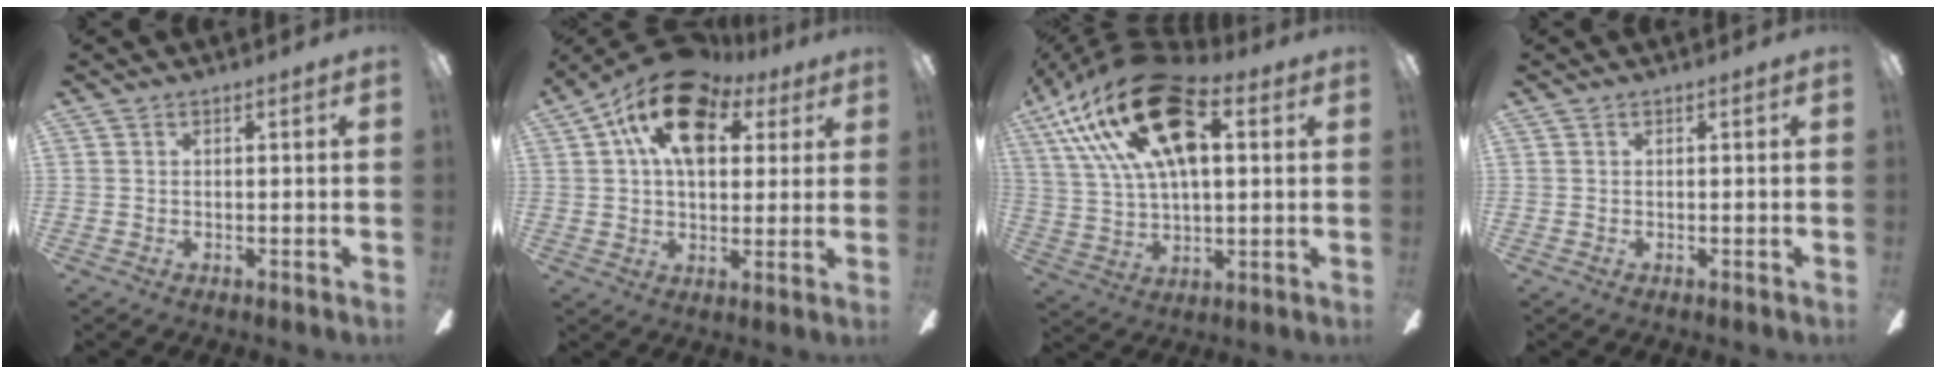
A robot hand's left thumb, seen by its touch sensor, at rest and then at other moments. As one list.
[{"total": 16.8, "force": [7.7, 10.1, 11.0], "torque": [-0.186, -0.011, 0.140]}, {"total": 26.5, "force": [12.0, 13.4, 19.5], "torque": [-0.366, -0.040, 0.206]}, {"total": 0.0}]